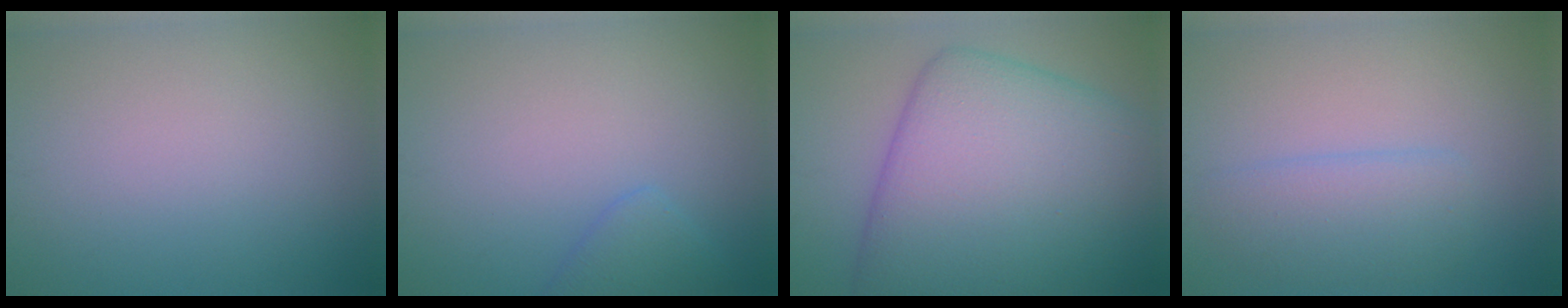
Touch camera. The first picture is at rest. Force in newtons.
{"total": 2.0, "press": 1.9, "slide": 0.0}
{"total": 14.7, "press": 14.7, "slide": 0.5}
{"total": 3.0, "press": 3.0, "slide": 0.2}